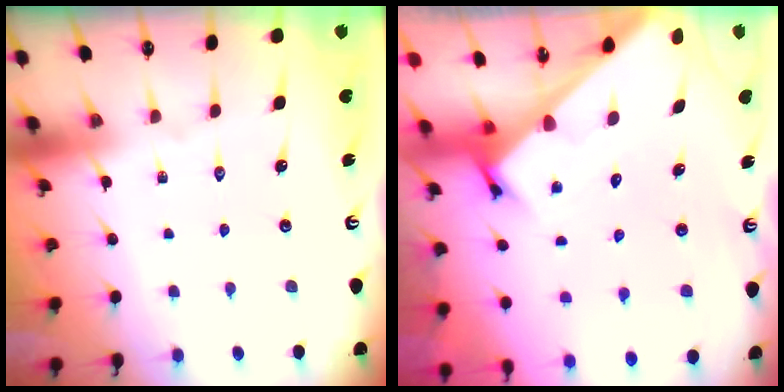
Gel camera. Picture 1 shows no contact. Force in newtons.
{"total": 2.5, "press": 2.5, "slide": 0.3}